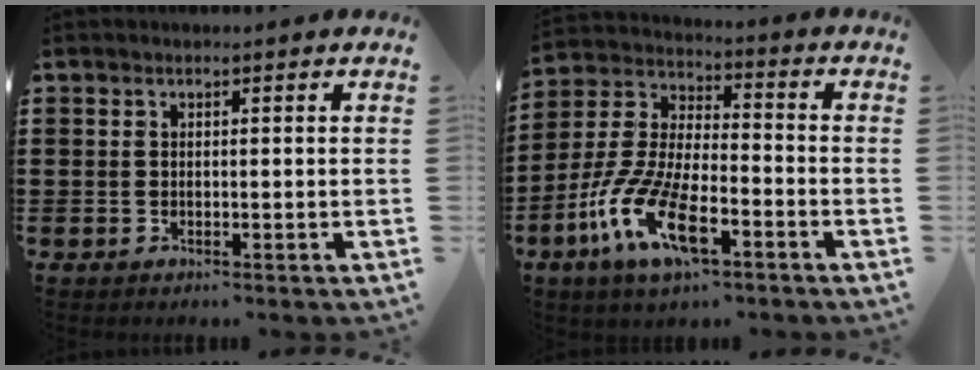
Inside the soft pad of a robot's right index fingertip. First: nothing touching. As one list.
[{"total": 12.5, "force": [-6.6, 4.6, 9.6], "torque": [-0.235, -0.008, -0.131]}]